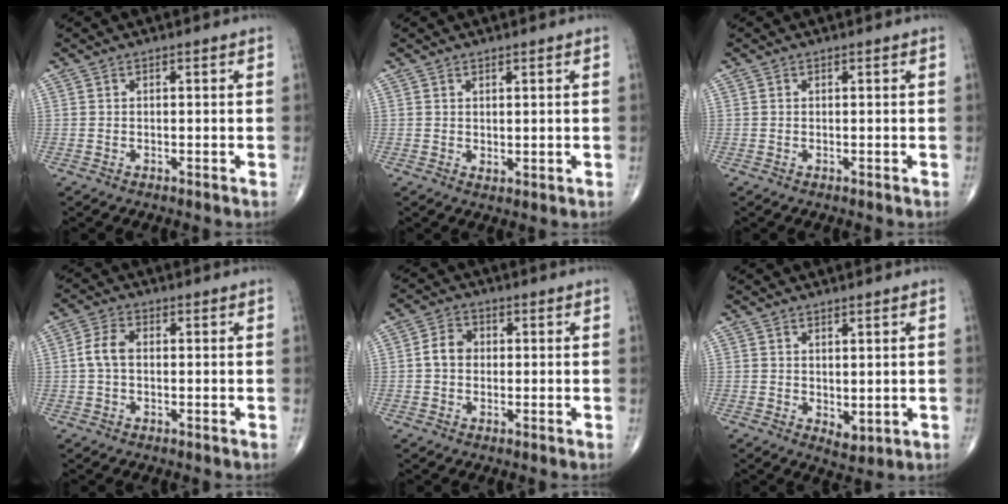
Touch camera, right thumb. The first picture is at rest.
{"total": 1.3, "force": [0.7, 0.7, 0.9], "torque": [-0.014, -0.009, 0.016]}
{"total": 0.0}
{"total": 4.4, "force": [0.0, 2.7, 3.4], "torque": [-0.075, 0.013, -0.005]}
{"total": 4.4, "force": [0.0, 3.5, 2.6], "torque": [-0.040, 0.014, -0.008]}
{"total": 3.3, "force": [0.6, 2.0, 2.6], "torque": [-0.033, -0.015, 0.018]}